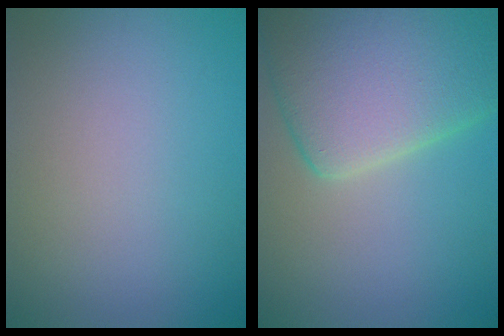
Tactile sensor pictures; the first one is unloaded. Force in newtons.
{"total": 12.2, "press": 12.2, "slide": 0.6}